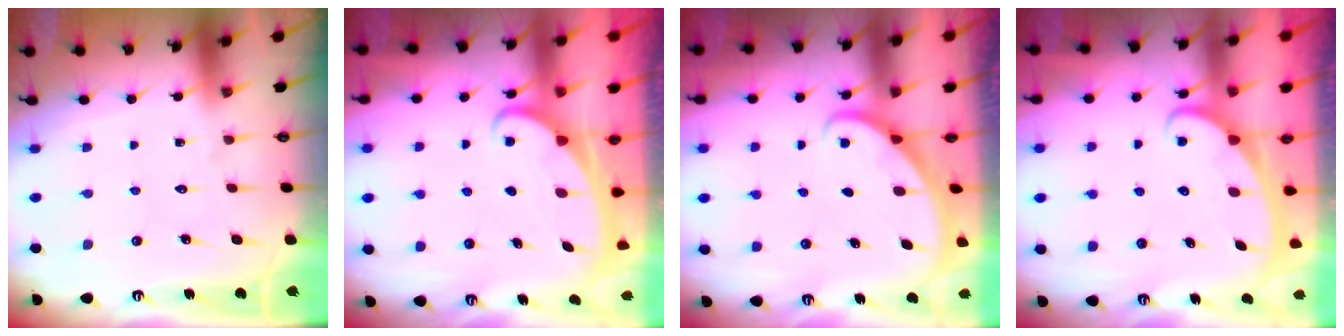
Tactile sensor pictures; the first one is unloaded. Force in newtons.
{"total": 2.4, "press": 2.4, "slide": 0.3}
{"total": 1.9, "press": 1.9, "slide": 0.1}
{"total": 2.3, "press": 2.3, "slide": 0.3}